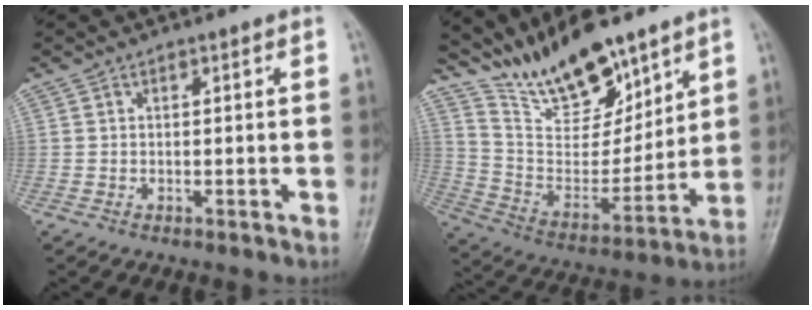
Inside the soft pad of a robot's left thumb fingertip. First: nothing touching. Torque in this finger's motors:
{"motor_torque": [0.48, 0.12, 1.38, -1.40, 0.07]}